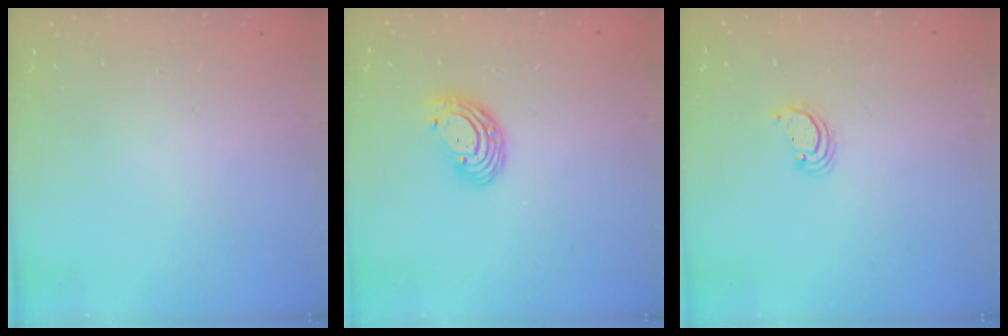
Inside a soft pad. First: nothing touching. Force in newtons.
{"total": 8.2, "press": 8.1, "slide": 1.3}
{"total": 2.2, "press": 2.2, "slide": 0.2}